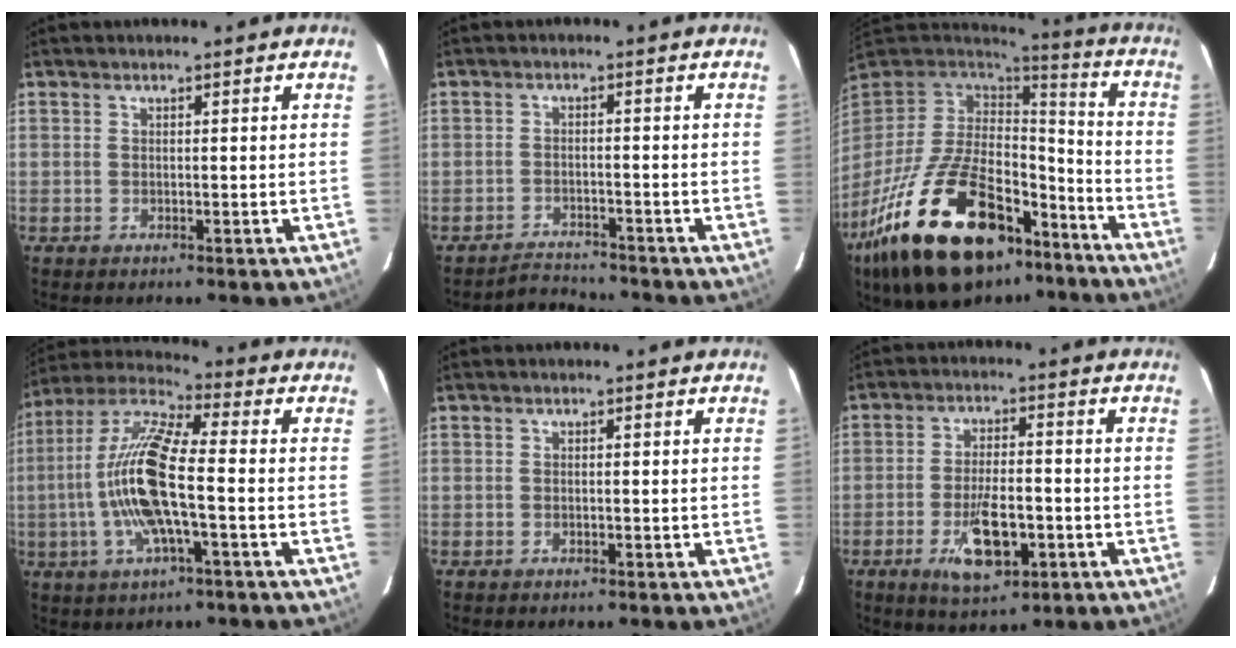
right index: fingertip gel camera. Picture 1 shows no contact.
{"total": 3.9, "force": [-3.8, 0.7, -0.4], "torque": [-0.006, 0.009, -0.067]}
{"total": 30.8, "force": [-18.3, 14.8, 19.8], "torque": [-0.382, -0.023, -0.279]}
{"total": 15.9, "force": [-2.4, 3.4, 15.3], "torque": [-0.302, 0.000, -0.052]}
{"total": 0.5, "force": [-0.2, 0.3, 0.4], "torque": [-0.006, 0.001, -0.003]}
{"total": 12.6, "force": [-4.8, 5.0, 10.5], "torque": [-0.200, -0.008, -0.071]}